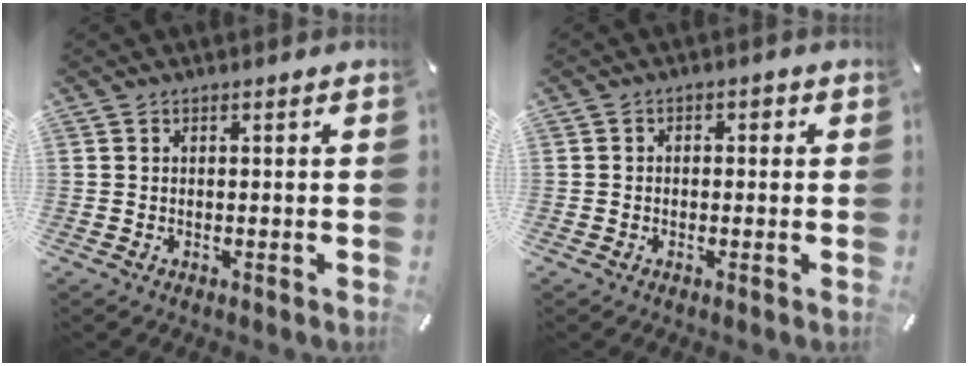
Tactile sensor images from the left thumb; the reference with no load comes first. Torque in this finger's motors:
{"motor_torque": [0.03, -0.14, -0.20, 0.13, 0.03]}